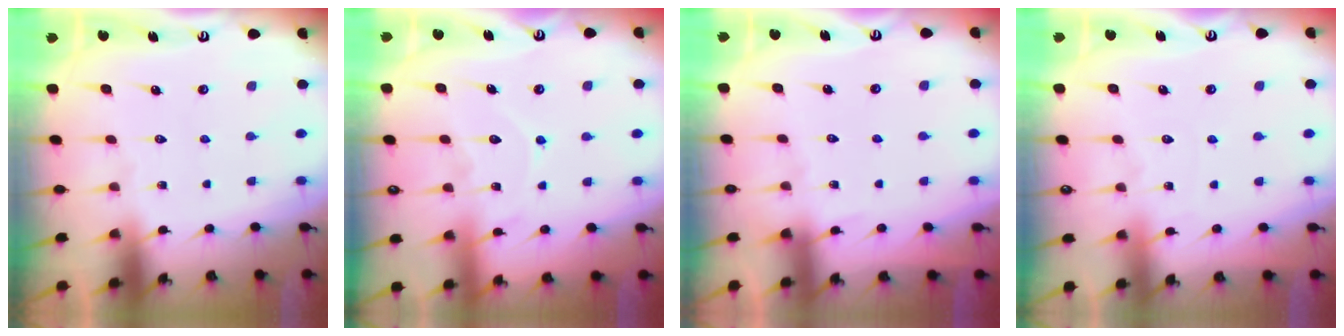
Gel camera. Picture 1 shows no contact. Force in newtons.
{"total": 9.7, "press": 9.7, "slide": 0.9}
{"total": 2.5, "press": 2.4, "slide": 0.4}
{"total": 3.9, "press": 3.8, "slide": 0.6}